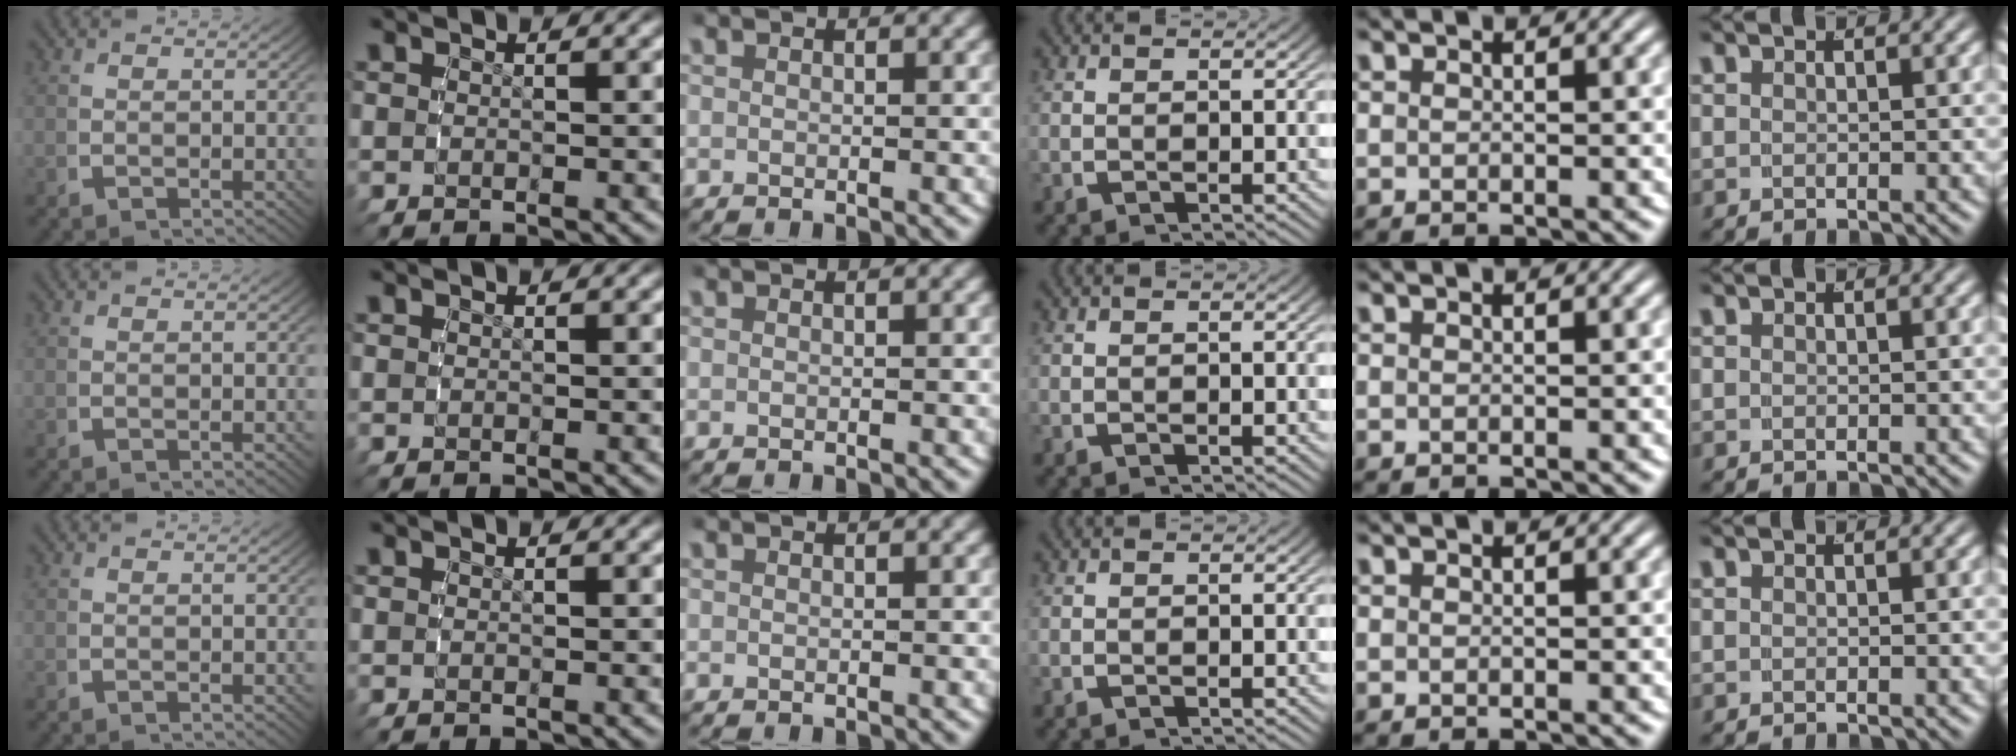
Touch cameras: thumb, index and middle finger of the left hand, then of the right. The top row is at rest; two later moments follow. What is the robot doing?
{"motion": "reach", "object": "paper plate"}